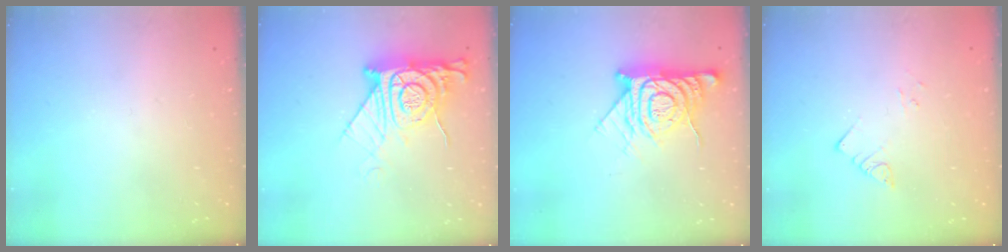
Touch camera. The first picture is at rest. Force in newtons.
{"total": 14.5, "press": 14.4, "slide": 1.2}
{"total": 13.0, "press": 13.0, "slide": 1.0}
{"total": 2.9, "press": 2.9, "slide": 0.4}